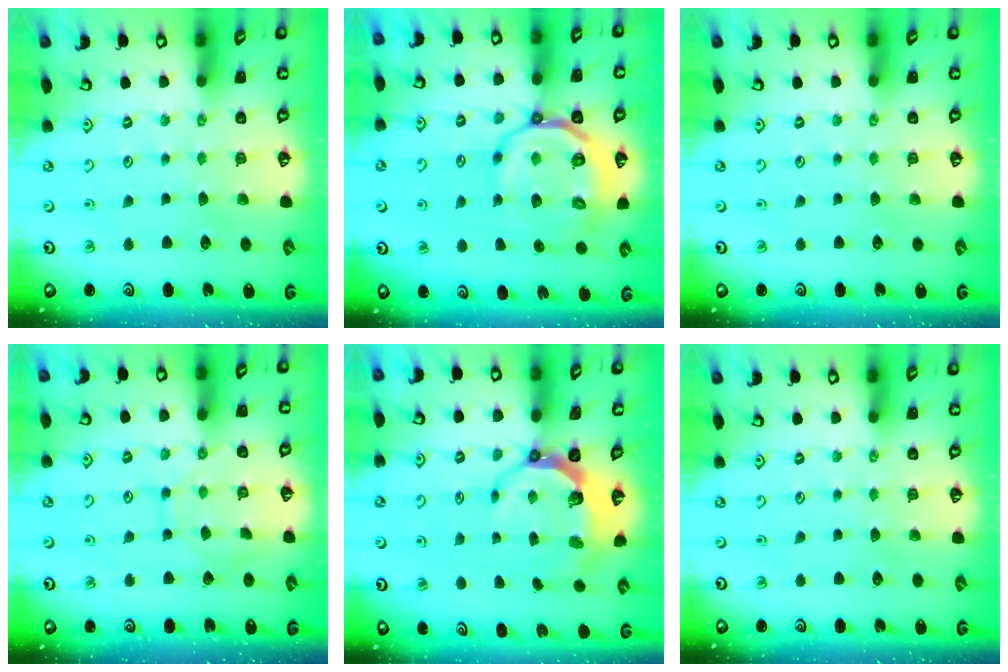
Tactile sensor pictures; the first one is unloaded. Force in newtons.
{"total": 14.3, "press": 13.9, "slide": 3.0}
{"total": 0.0}
{"total": 8.6, "press": 8.5, "slide": 0.8}
{"total": 8.4, "press": 7.2, "slide": 4.3}
{"total": 0.0}